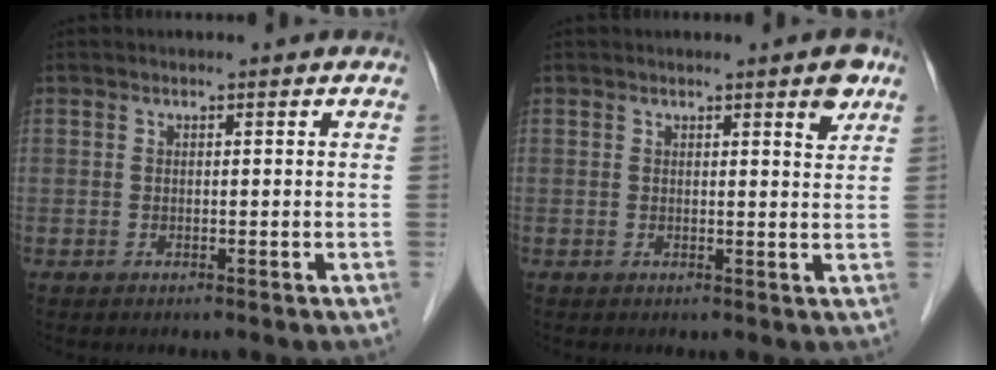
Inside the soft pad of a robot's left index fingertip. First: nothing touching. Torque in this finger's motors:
{"motor_torque": [0.27, -0.23, 0.13, 0.03]}